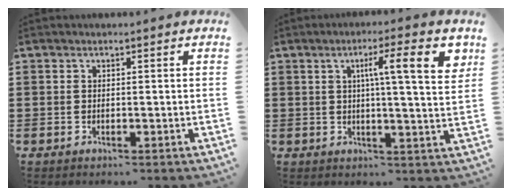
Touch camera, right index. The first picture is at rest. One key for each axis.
{"total": 9.2, "fx": 3.4, "fy": 1.2, "fz": 8.4, "tx": -0.138, "ty": -0.006, "tz": 0.046}